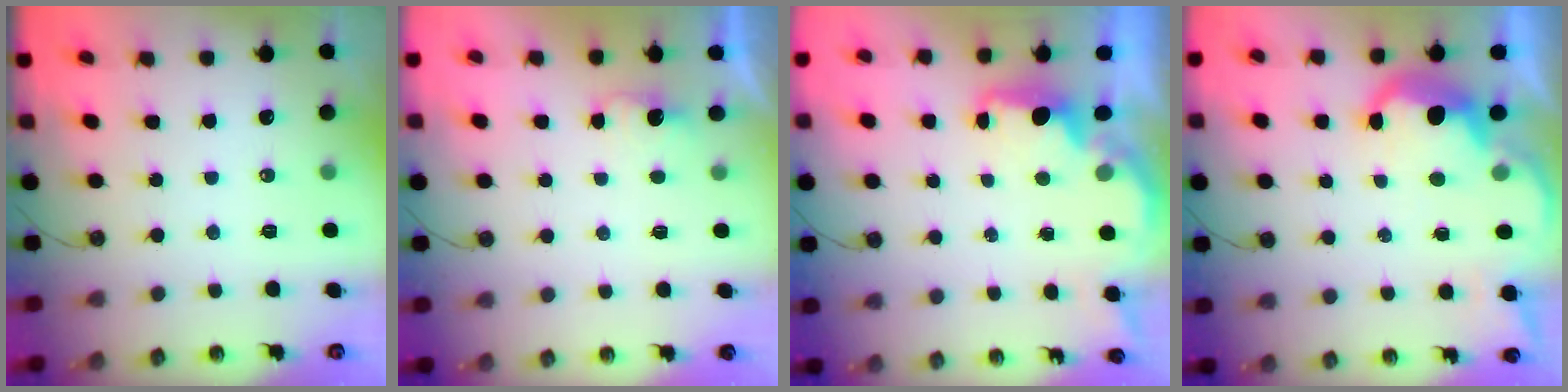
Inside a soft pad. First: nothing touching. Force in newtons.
{"total": 1.8, "press": 1.6, "slide": 0.9}
{"total": 1.8, "press": 1.7, "slide": 0.6}
{"total": 9.3, "press": 9.3, "slide": 1.0}